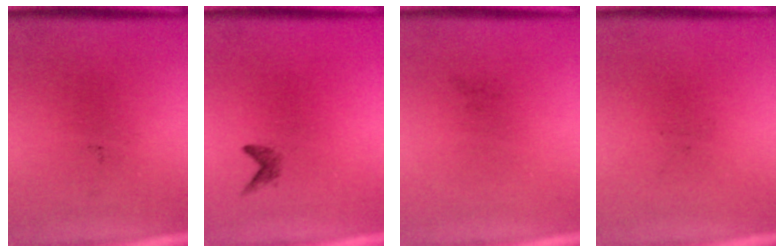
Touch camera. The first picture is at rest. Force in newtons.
{"total": 0.9}
{"total": 0.0}
{"total": 0.0}